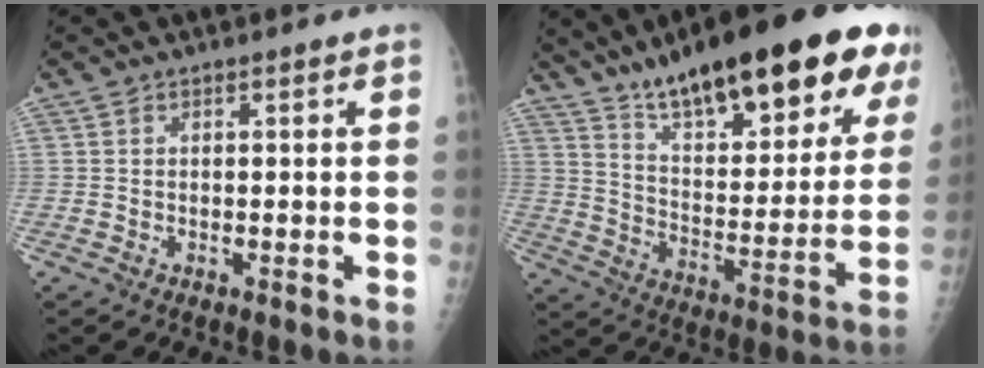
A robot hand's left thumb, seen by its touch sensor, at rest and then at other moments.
{"total": 29.5, "force": [19.4, 8.5, 20.5], "torque": [-0.270, -0.060, 0.296]}